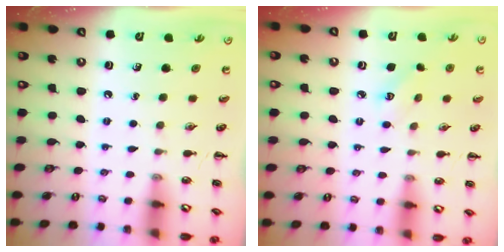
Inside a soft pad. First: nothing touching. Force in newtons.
{"total": 2.9, "press": 2.8, "slide": 0.8}